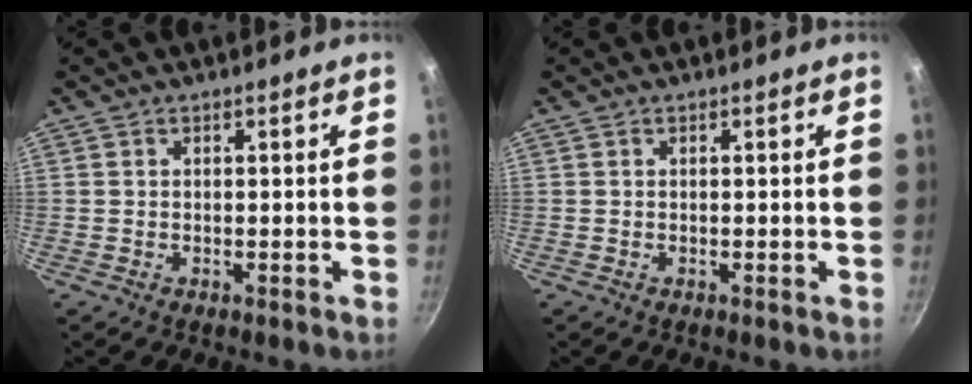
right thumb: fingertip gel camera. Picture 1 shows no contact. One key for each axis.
{"total": 0.0}